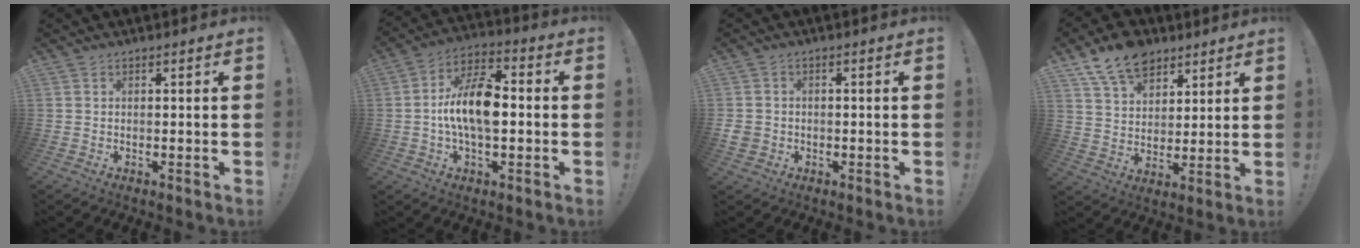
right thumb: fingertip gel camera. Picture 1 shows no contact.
{"total": 14.2, "force": [-0.9, 7.2, 12.2], "torque": [-0.215, 0.014, -0.015]}
{"total": 3.0, "force": [-0.4, 2.7, 1.3], "torque": [-0.028, 0.001, -0.006]}
{"total": 13.3, "force": [8.8, 8.6, 5.2], "torque": [-0.087, -0.047, 0.168]}